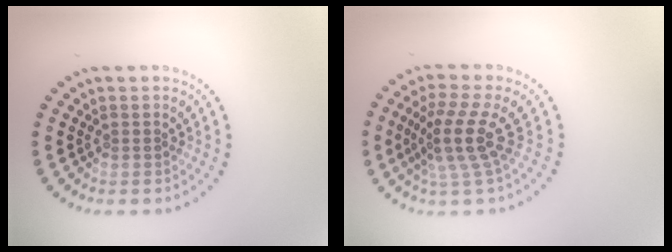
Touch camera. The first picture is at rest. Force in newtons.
{"total": 4.0, "press": 2.8, "slide": 2.8}